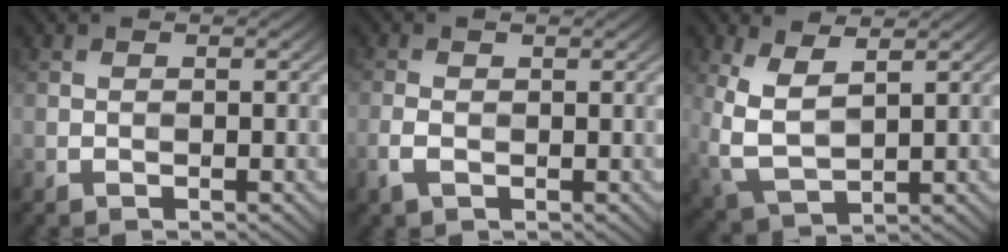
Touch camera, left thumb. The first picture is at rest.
{"total": 2.3, "force": [-0.4, 1.2, 1.9], "torque": [-0.052, -0.001, -0.009]}
{"total": 6.7, "force": [2.2, 3.2, 5.5], "torque": [-0.142, -0.001, 0.044]}